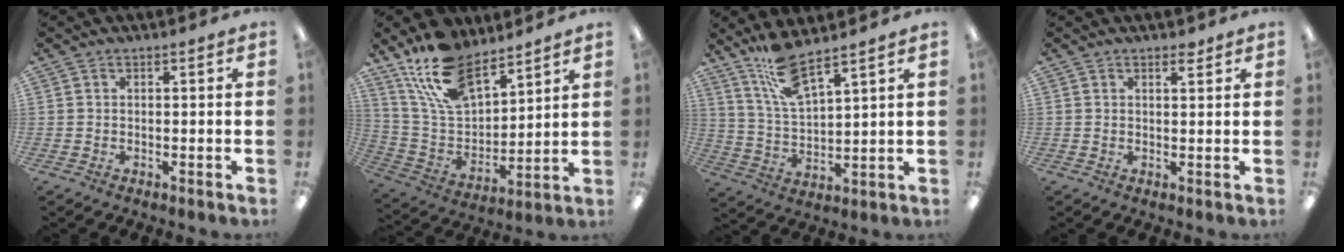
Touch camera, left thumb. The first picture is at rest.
{"total": 17.1, "force": [12.8, 7.7, 8.3], "torque": [-0.179, -0.061, 0.239]}
{"total": 12.8, "force": [10.4, 2.9, 6.9], "torque": [-0.156, -0.047, 0.189]}
{"total": 2.0, "force": [1.7, 0.7, 0.8], "torque": [-0.002, -0.007, 0.027]}